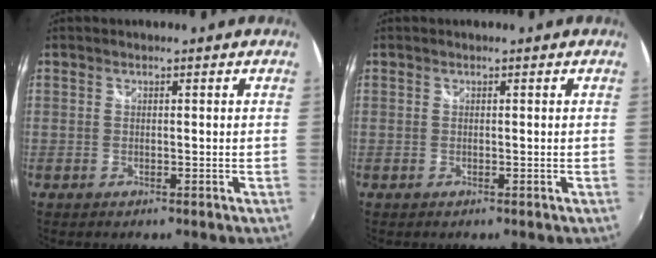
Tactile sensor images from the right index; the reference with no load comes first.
{"total": 0.0}